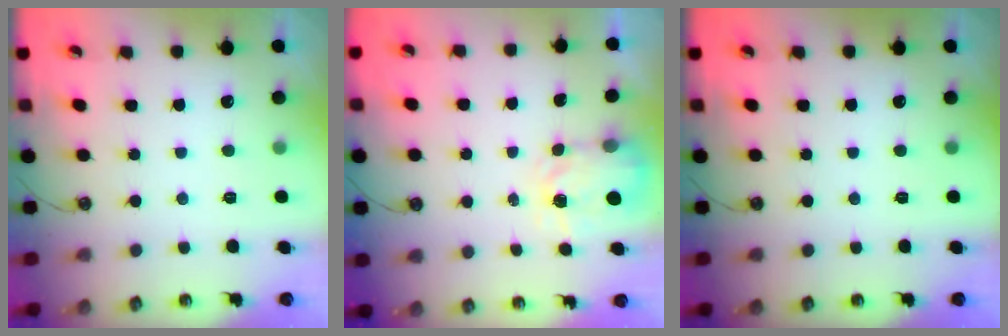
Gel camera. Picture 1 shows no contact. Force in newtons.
{"total": 3.6, "press": 3.5, "slide": 0.5}
{"total": 0.0}